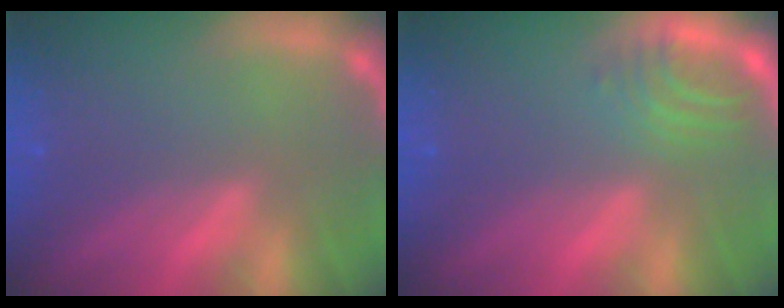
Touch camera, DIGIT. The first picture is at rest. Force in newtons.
{"total": 2.9}